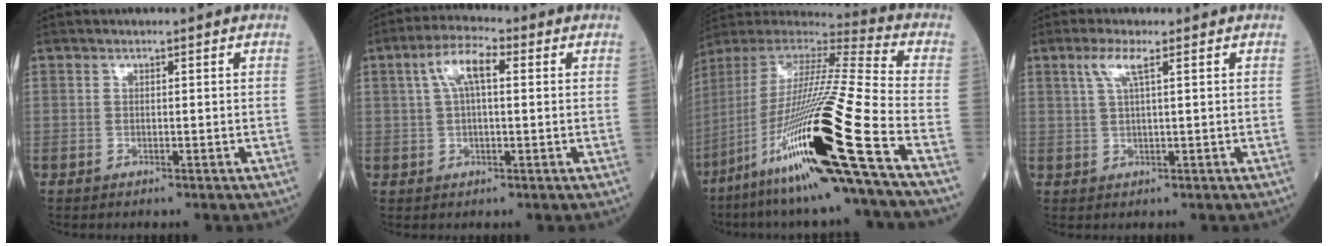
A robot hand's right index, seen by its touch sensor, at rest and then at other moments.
{"total": 6.5, "force": [2.0, 2.0, 5.8], "torque": [-0.117, 0.023, 0.037]}
{"total": 27.7, "force": [-12.2, -0.5, 24.9], "torque": [-0.473, -0.058, -0.226]}
{"total": 3.5, "force": [1.8, 0.1, 3.0], "torque": [-0.072, 0.008, 0.040]}